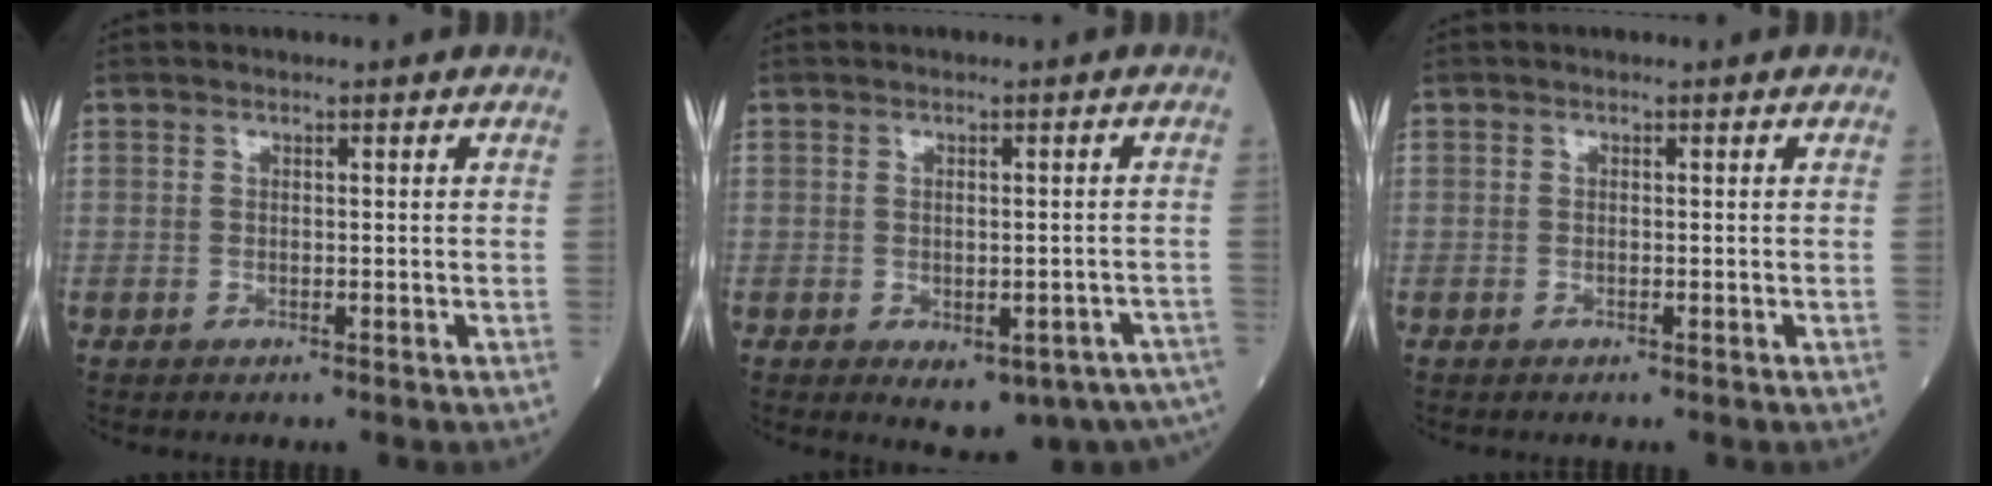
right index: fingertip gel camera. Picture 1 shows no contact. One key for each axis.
{"total": 11.5, "fx": -8.3, "fy": 5.0, "fz": 6.2, "tx": -0.046, "ty": 0.002, "tz": -0.089}
{"total": 0.0}